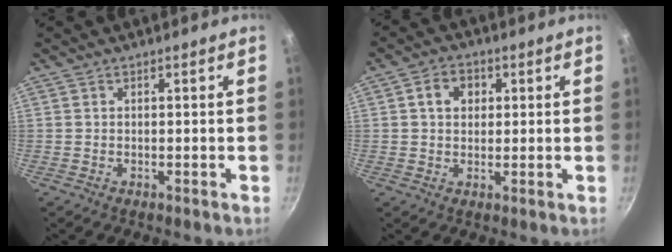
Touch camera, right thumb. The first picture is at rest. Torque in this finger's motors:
{"motor_torque": [0.06, 1.50, 0.64, -0.48, 0.20]}